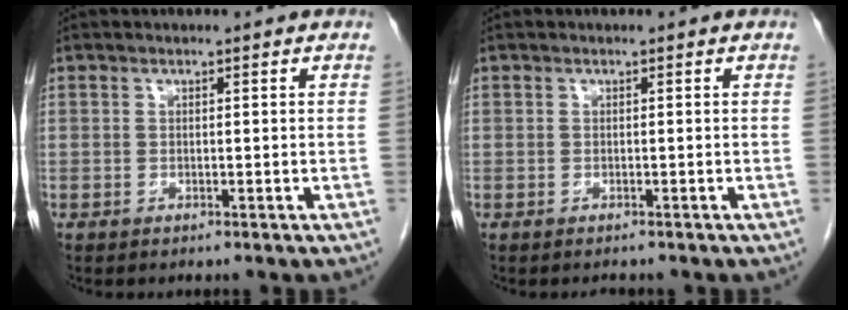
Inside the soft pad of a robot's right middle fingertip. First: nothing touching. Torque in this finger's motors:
{"motor_torque": [0.02, -0.02, 0.00, 0.00]}